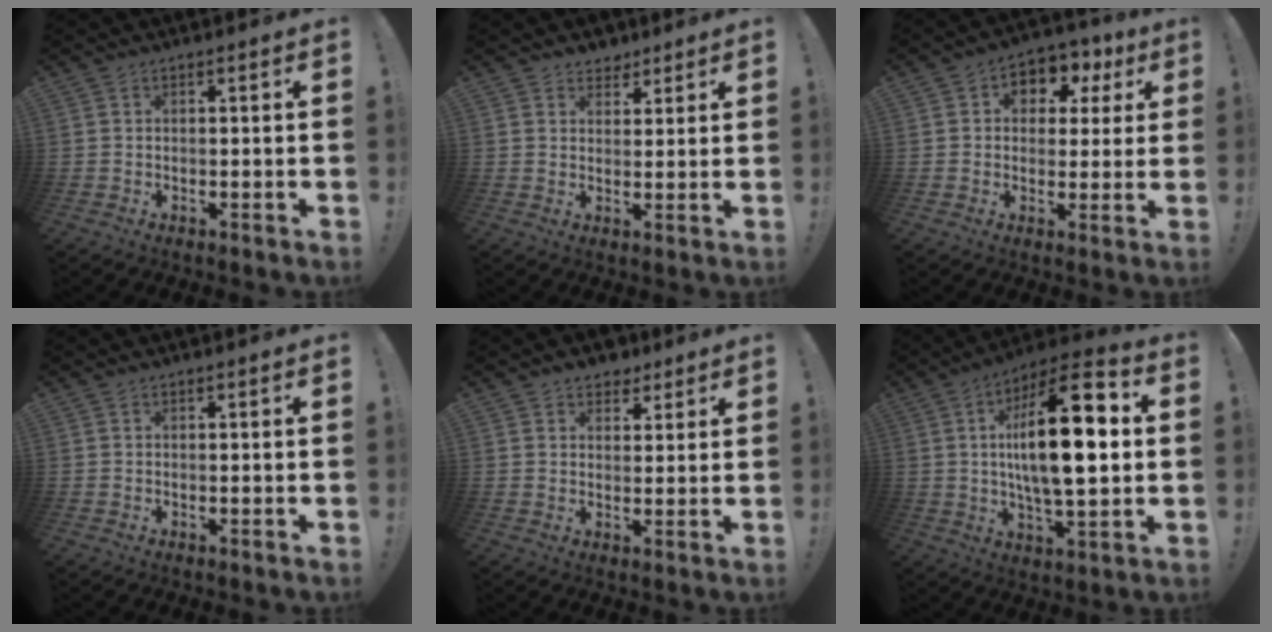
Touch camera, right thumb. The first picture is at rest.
{"total": 4.4, "force": [3.3, 2.9, 0.2], "torque": [0.008, -0.023, 0.060]}
{"total": 7.2, "force": [1.7, 6.2, 3.2], "torque": [-0.028, -0.007, 0.030]}
{"total": 0.0}
{"total": 5.5, "force": [3.9, 3.7, 0.9], "torque": [0.000, -0.024, 0.072]}
{"total": 23.0, "force": [2.6, 8.4, 21.2], "torque": [-0.343, -0.006, 0.029]}